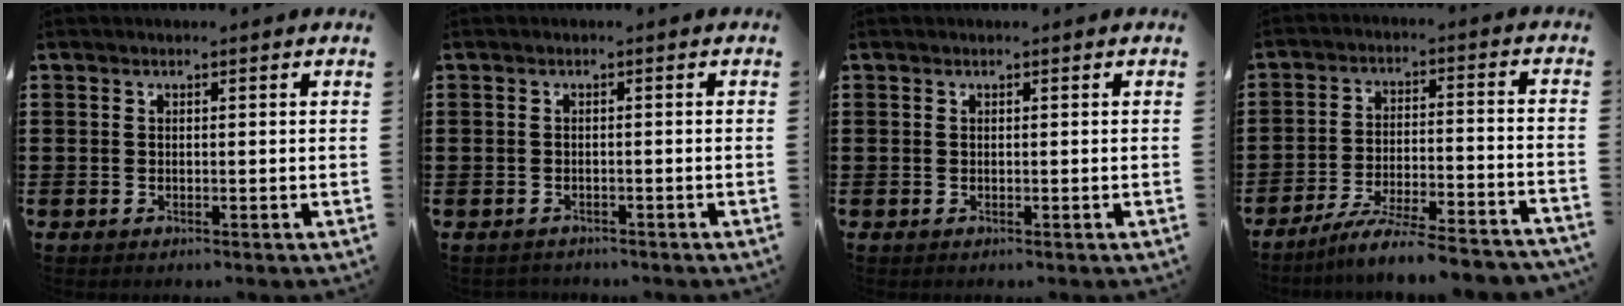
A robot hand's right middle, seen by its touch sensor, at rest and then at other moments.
{"total": 1.0, "force": [-1.0, 0.2, -0.1], "torque": [-0.002, 0.002, -0.022]}
{"total": 0.0}
{"total": 7.3, "force": [-6.7, -0.4, 2.8], "torque": [-0.050, -0.007, -0.129]}